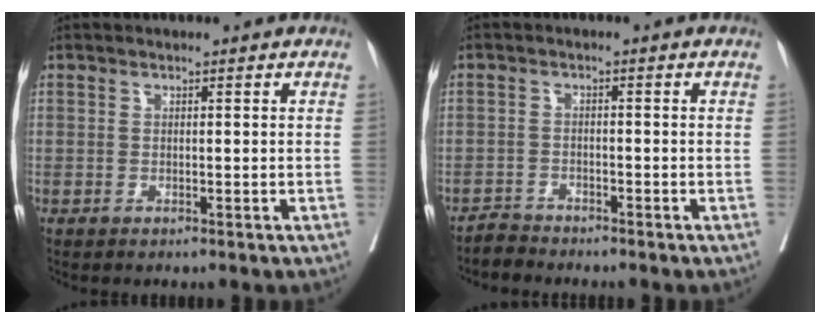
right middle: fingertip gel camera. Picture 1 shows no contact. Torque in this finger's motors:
{"motor_torque": [0.21, -0.21, 0.04, 0.01]}